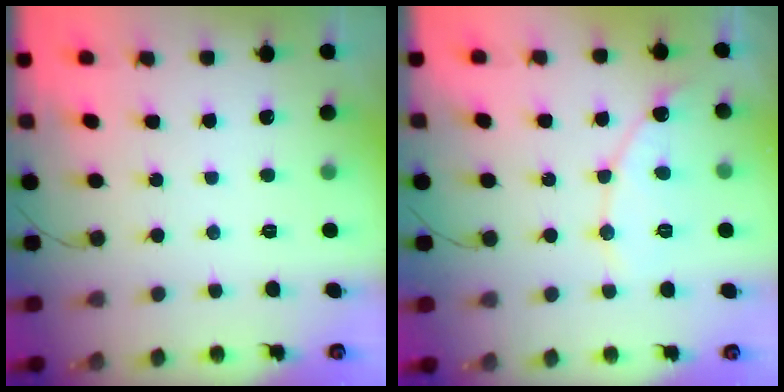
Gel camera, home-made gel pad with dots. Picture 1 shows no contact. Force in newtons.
{"total": 9.2, "press": 9.2, "slide": 0.7}